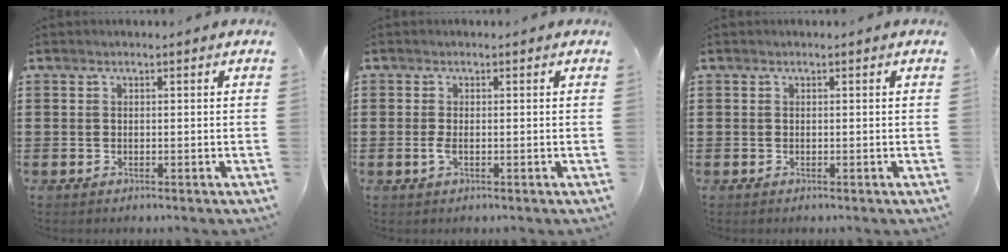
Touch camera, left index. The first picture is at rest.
{"total": 1.5, "force": [-0.3, 0.3, 1.4], "torque": [-0.034, -0.004, -0.007]}
{"total": 0.0}